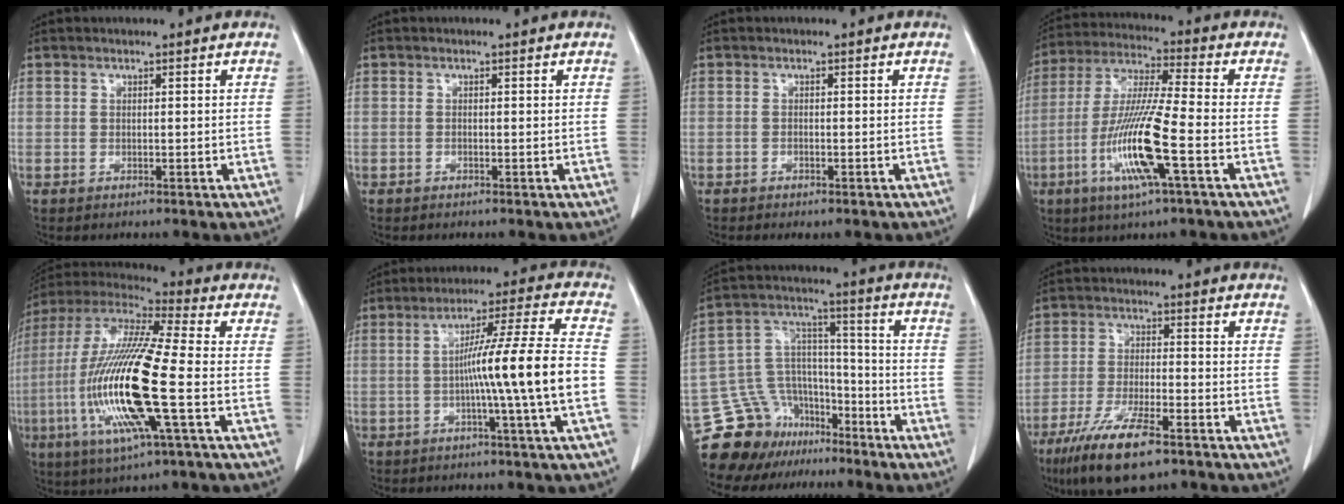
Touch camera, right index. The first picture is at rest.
{"total": 0.0}
{"total": 1.1, "force": [-0.8, 0.4, 0.7], "torque": [-0.010, -0.001, -0.010]}
{"total": 13.9, "force": [-4.7, 0.3, 13.1], "torque": [-0.268, -0.013, -0.094]}
{"total": 20.0, "force": [-4.3, 1.7, 19.5], "torque": [-0.416, -0.017, -0.085]}
{"total": 12.6, "force": [-2.3, -2.1, 12.3], "torque": [-0.199, 0.007, -0.039]}
{"total": 14.3, "force": [-11.5, 8.2, 2.4], "torque": [-0.051, 0.077, -0.196]}
{"total": 11.5, "force": [-7.6, 2.2, 8.4], "torque": [-0.157, -0.022, -0.131]}